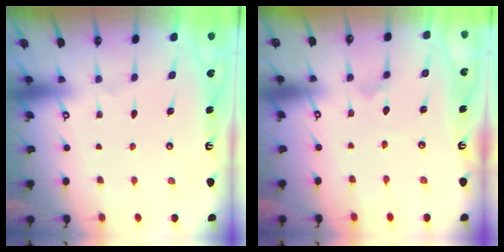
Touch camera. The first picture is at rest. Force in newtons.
{"total": 1.2, "press": 1.1, "slide": 0.2}